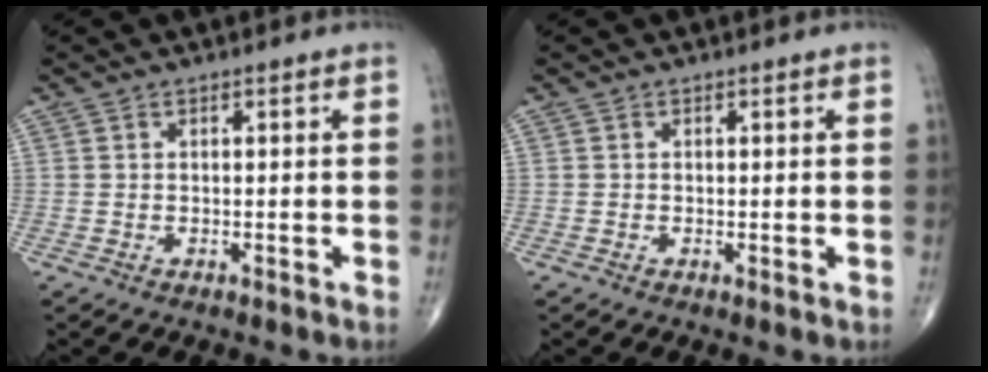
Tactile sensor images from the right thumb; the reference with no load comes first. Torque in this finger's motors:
{"motor_torque": [0.29, 0.23, 0.38, 0.01, -0.01]}